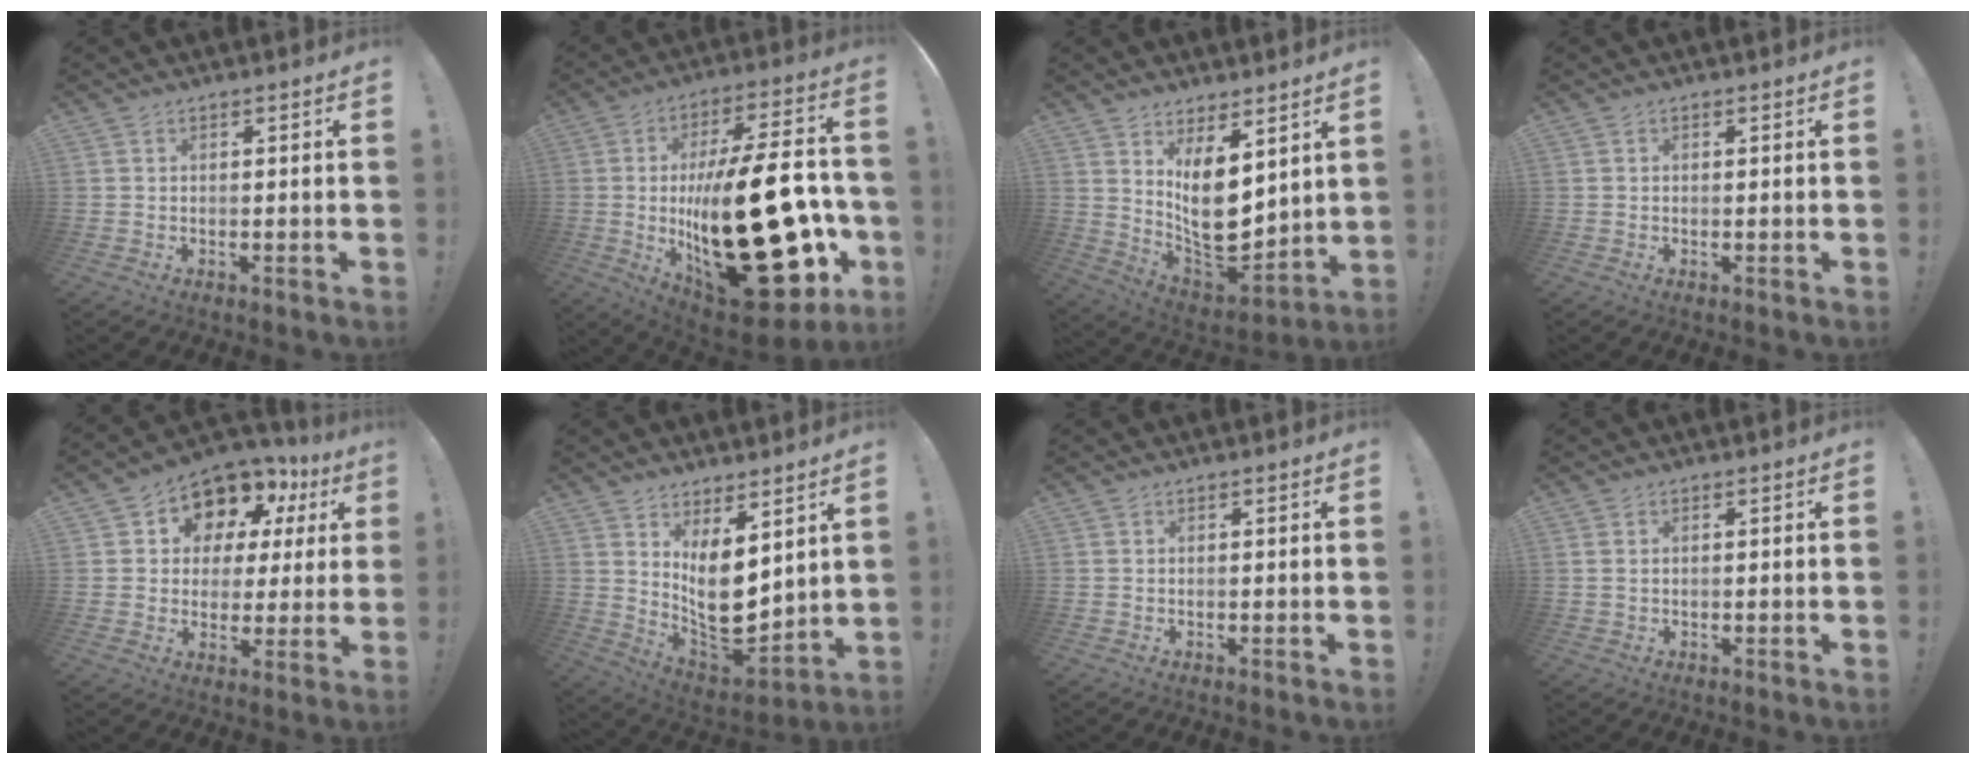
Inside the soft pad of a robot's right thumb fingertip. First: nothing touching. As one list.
[{"total": 37.7, "force": [-5.3, 15.6, 33.9], "torque": [-0.562, 0.017, -0.053]}, {"total": 14.1, "force": [3.9, 8.0, 10.9], "torque": [-0.172, -0.054, 0.082]}, {"total": 0.0}, {"total": 10.4, "force": [6.7, 7.2, 3.4], "torque": [-0.051, -0.060, 0.126]}, {"total": 12.6, "force": [3.2, 7.1, 9.9], "torque": [-0.151, -0.055, 0.068]}, {"total": 0.0}, {"total": 1.0, "force": [0.4, 0.5, 0.8], "torque": [-0.021, 0.004, 0.008]}]